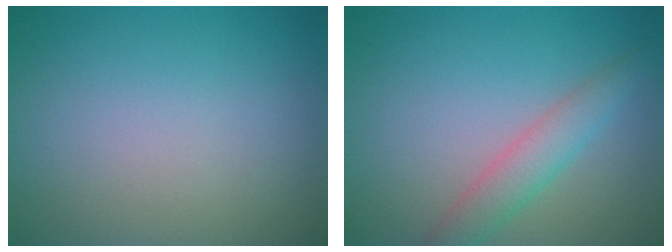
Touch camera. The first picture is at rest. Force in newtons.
{"total": 3.0, "press": 3.0, "slide": 0.1}